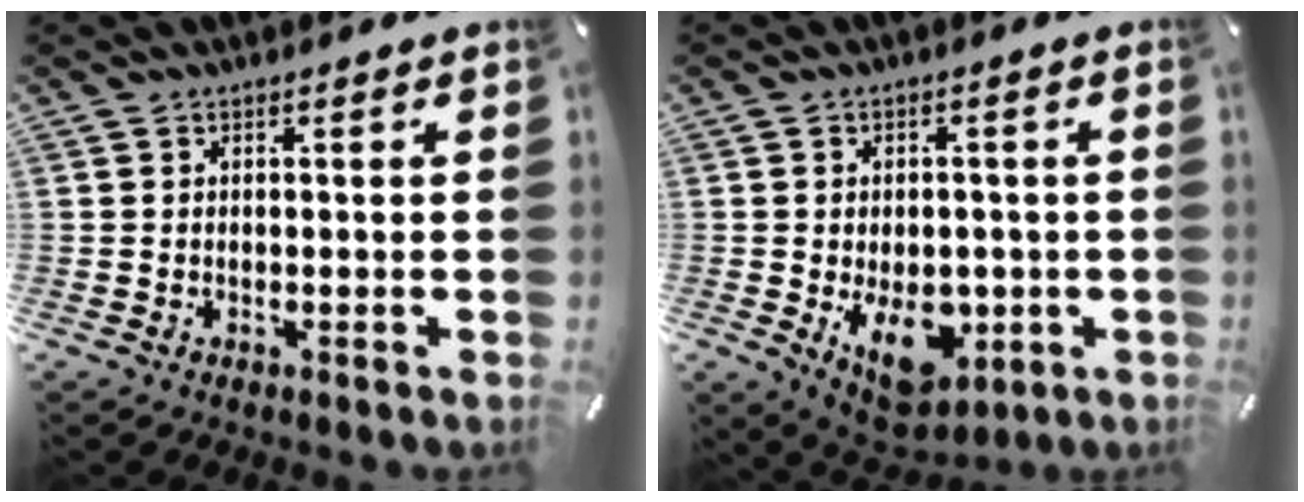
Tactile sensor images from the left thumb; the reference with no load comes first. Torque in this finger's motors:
{"motor_torque": [0.47, 1.11, 0.25, 0.10, 0.14]}